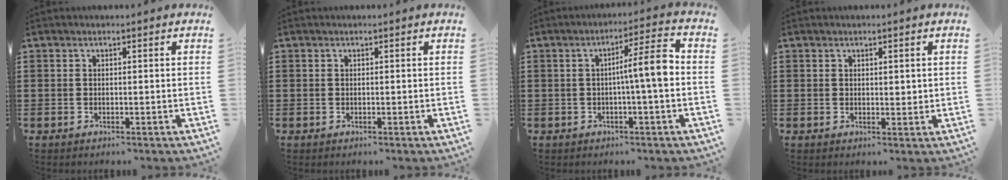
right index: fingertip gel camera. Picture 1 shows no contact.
{"total": 0.0}
{"total": 6.8, "force": [-0.2, 0.3, 6.8], "torque": [-0.109, -0.004, -0.014]}
{"total": 1.0, "force": [0.5, 0.5, 0.6], "torque": [-0.013, 0.005, 0.010]}